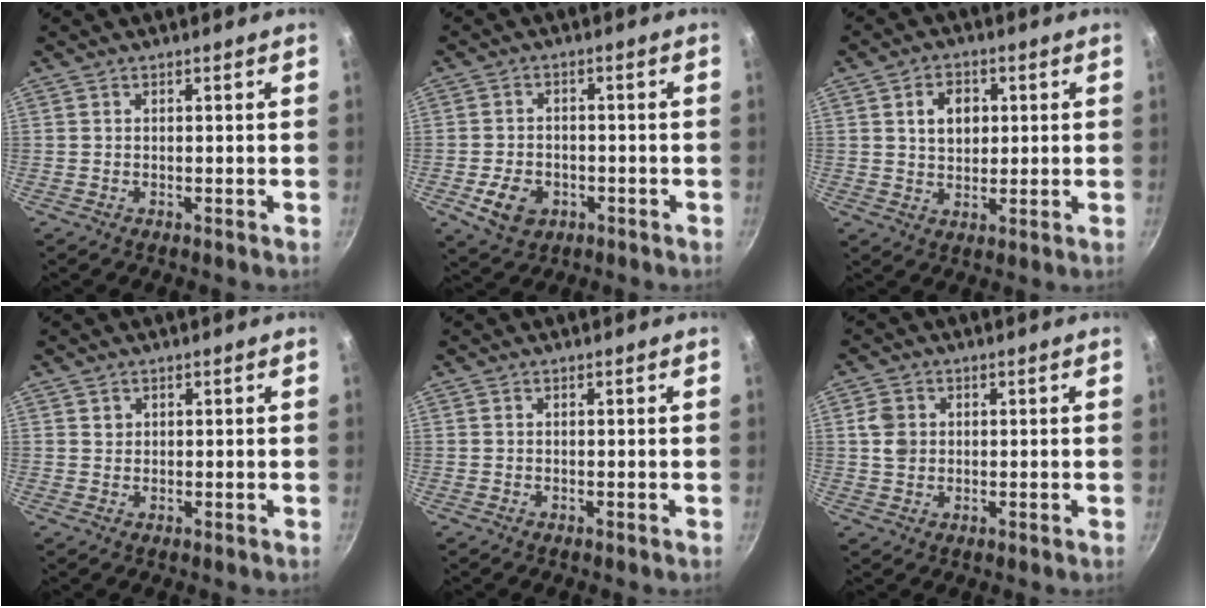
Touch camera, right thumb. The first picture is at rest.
{"total": 7.0, "force": [-2.5, 5.2, 4.1], "torque": [-0.064, 0.012, -0.035]}
{"total": 6.4, "force": [1.6, 4.7, 4.0], "torque": [-0.045, 0.000, 0.028]}
{"total": 1.0, "force": [0.5, 0.9, 0.2], "torque": [0.004, 0.004, 0.008]}
{"total": 0.0}
{"total": 4.2, "force": [0.7, 3.5, 2.2], "torque": [-0.030, 0.000, 0.008]}